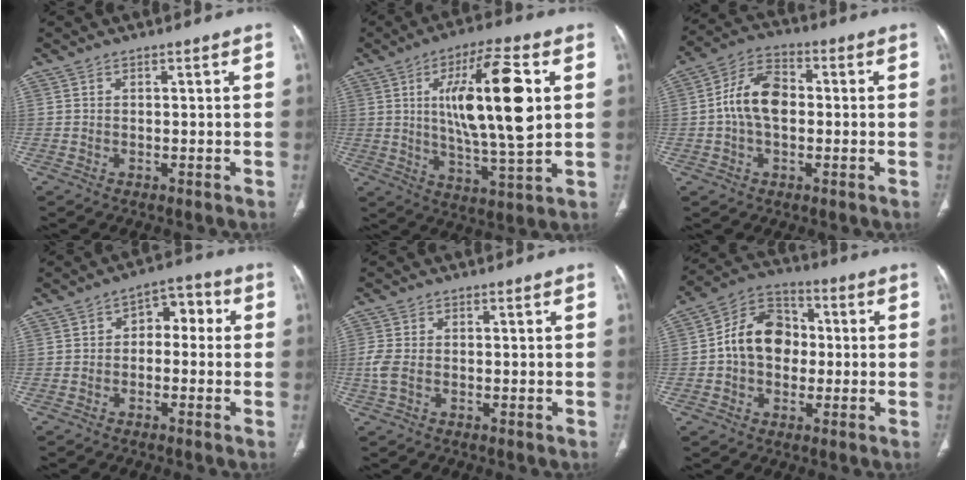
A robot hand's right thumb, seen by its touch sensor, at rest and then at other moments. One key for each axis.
{"total": 18.5, "fx": 3.6, "fy": 4.7, "fz": 17.5, "tx": -0.292, "ty": -0.013, "tz": 0.060}
{"total": 10.0, "fx": -0.1, "fy": 6.3, "fz": 7.8, "tx": -0.140, "ty": 0.026, "tz": -0.011}
{"total": 6.3, "fx": 0.1, "fy": 4.2, "fz": 4.7, "tx": -0.035, "ty": 0.032, "tz": -0.011}
{"total": 3.1, "fx": -0.6, "fy": 1.7, "fz": 2.5, "tx": -0.074, "ty": 0.001, "tz": -0.014}
{"total": 12.3, "fx": -0.1, "fy": 9.4, "fz": 7.9, "tx": -0.108, "ty": 0.032, "tz": -0.012}